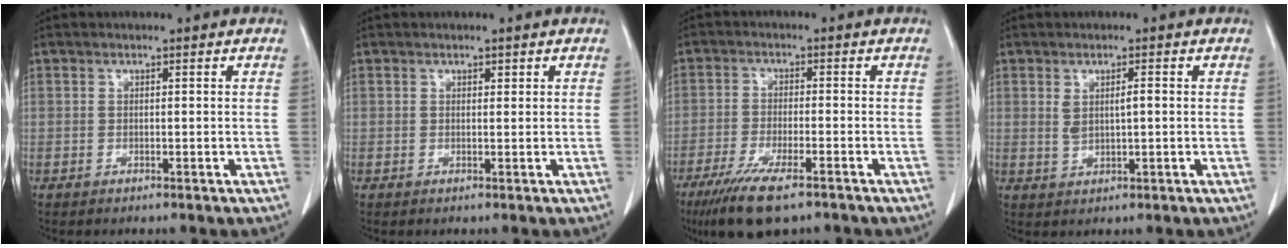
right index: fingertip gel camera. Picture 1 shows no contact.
{"total": 0.6, "force": [0.4, 0.3, 0.4], "torque": [-0.005, -0.003, 0.006]}
{"total": 9.6, "force": [-6.6, 1.8, 6.8], "torque": [-0.118, -0.022, -0.103]}
{"total": 2.8, "force": [0.6, 0.9, 2.5], "torque": [-0.047, 0.006, 0.018]}